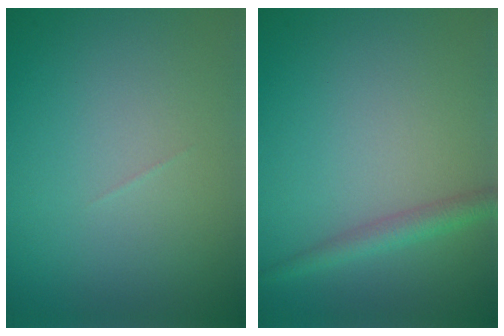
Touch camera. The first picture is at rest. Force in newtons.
{"total": 2.1, "press": 2.1, "slide": 0.1}